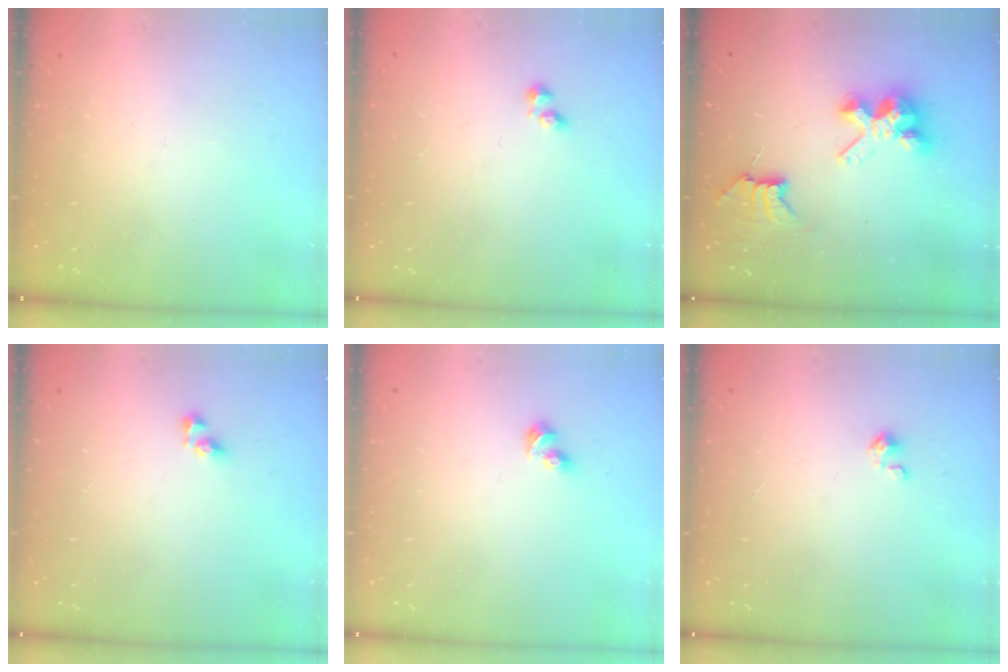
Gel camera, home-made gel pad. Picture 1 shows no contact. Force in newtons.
{"total": 1.2, "press": 1.0, "slide": 0.6}
{"total": 8.1, "press": 8.1, "slide": 0.7}
{"total": 4.4, "press": 4.4, "slide": 0.1}
{"total": 3.8, "press": 3.8, "slide": 0.3}
{"total": 0.0}